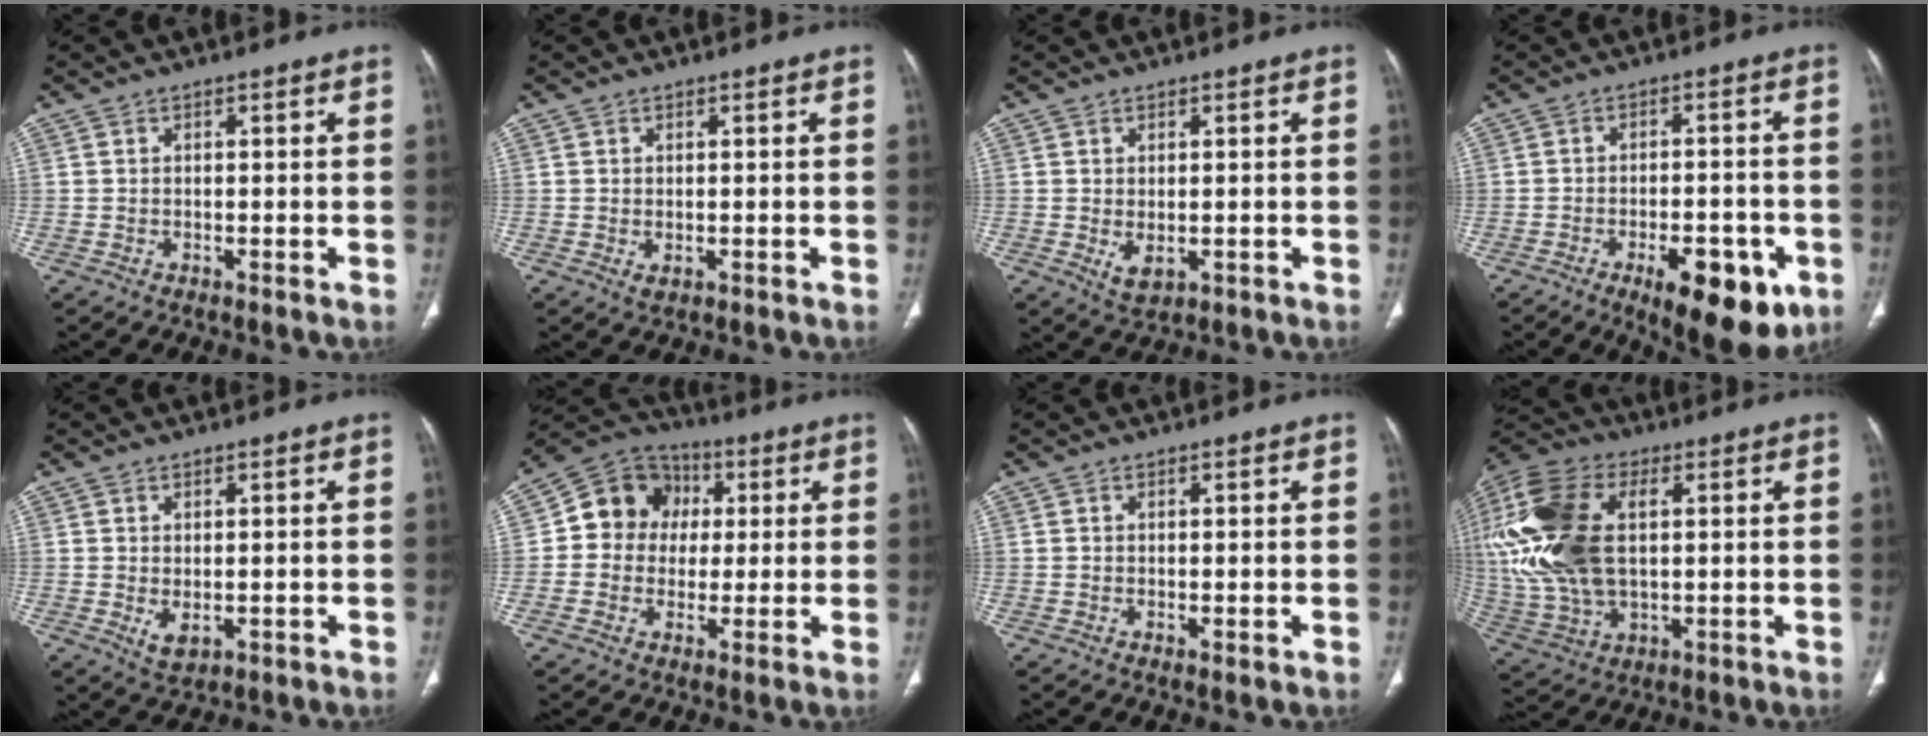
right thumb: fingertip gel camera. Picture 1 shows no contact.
{"total": 1.3, "force": [-0.2, 0.8, 1.0], "torque": [-0.018, -0.004, 0.002]}
{"total": 3.2, "force": [-0.5, 1.8, 2.6], "torque": [-0.039, -0.006, 0.006]}
{"total": 13.8, "force": [-6.2, 5.8, 10.9], "torque": [-0.127, 0.013, -0.077]}
{"total": 3.0, "force": [-0.4, 1.7, 2.5], "torque": [-0.038, -0.006, 0.006]}
{"total": 11.6, "force": [1.3, 10.4, 4.9], "torque": [-0.046, 0.018, 0.010]}
{"total": 0.6, "force": [0.0, 0.2, 0.6], "torque": [-0.015, -0.005, 0.001]}
{"total": 23.7, "force": [4.1, 13.6, 19.0], "torque": [-0.434, 0.000, 0.077]}